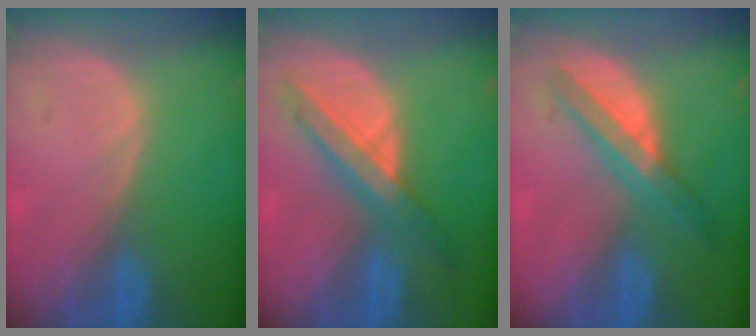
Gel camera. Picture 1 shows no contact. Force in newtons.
{"total": 6.4, "press": 6.4, "slide": 0.7}
{"total": 6.6, "press": 5.7, "slide": 3.4}